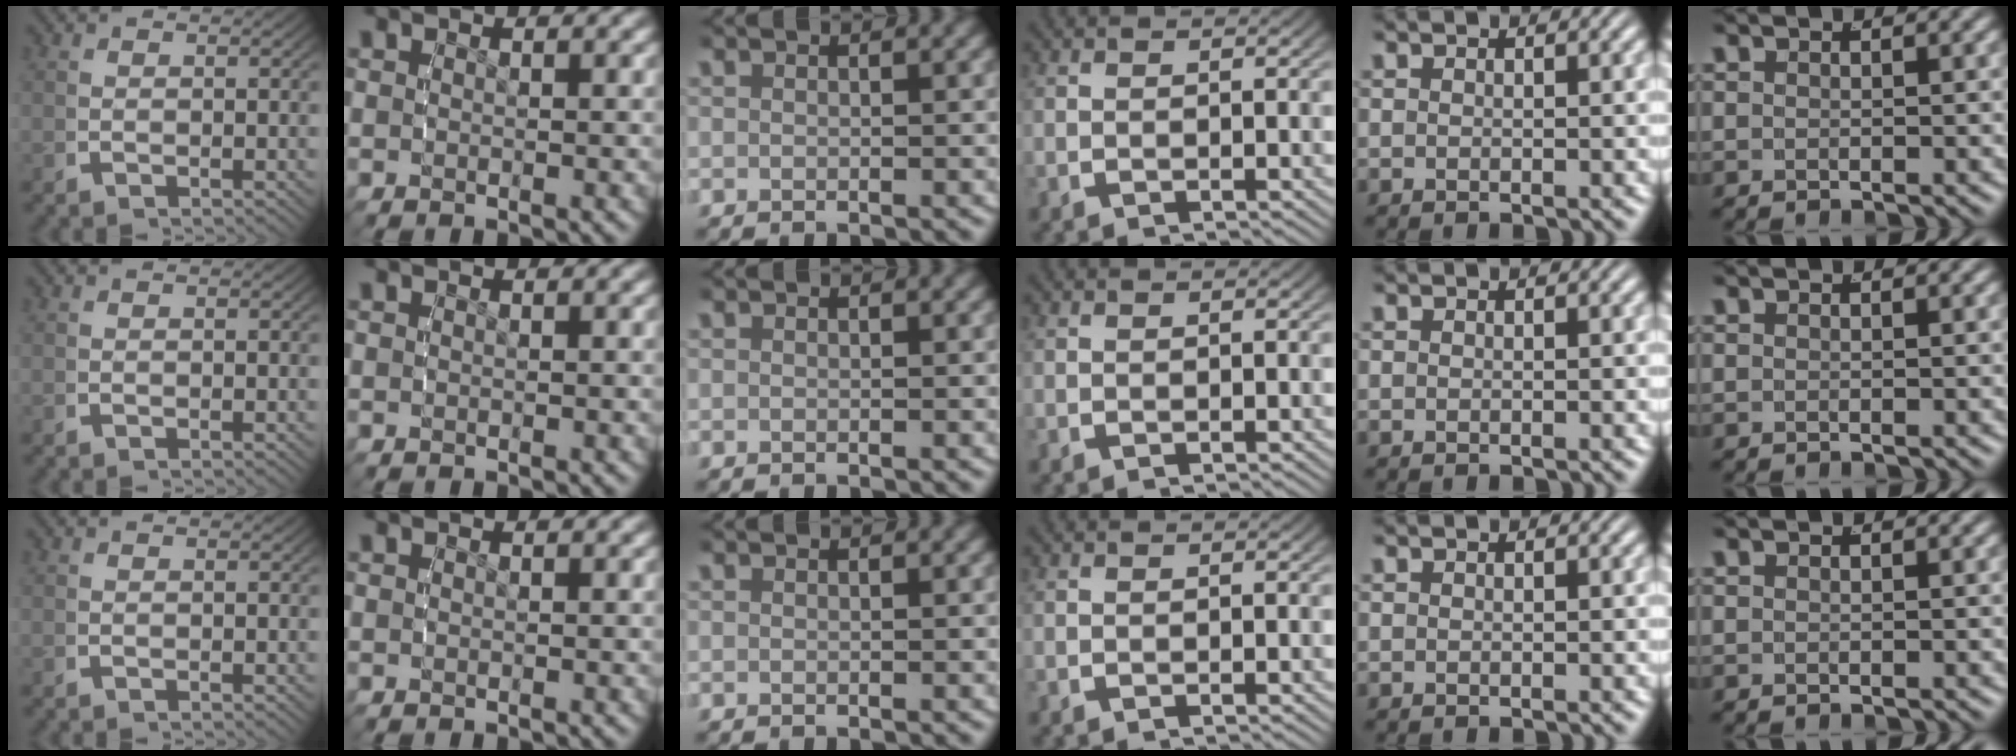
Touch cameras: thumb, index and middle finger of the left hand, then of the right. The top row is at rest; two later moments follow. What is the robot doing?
{"motion": "reach", "object": "velcro strap"}